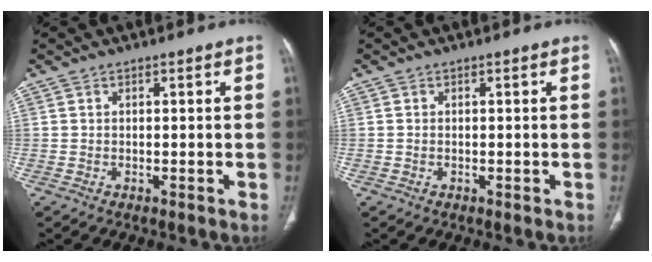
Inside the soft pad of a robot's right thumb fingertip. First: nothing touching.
{"total": 0.0}